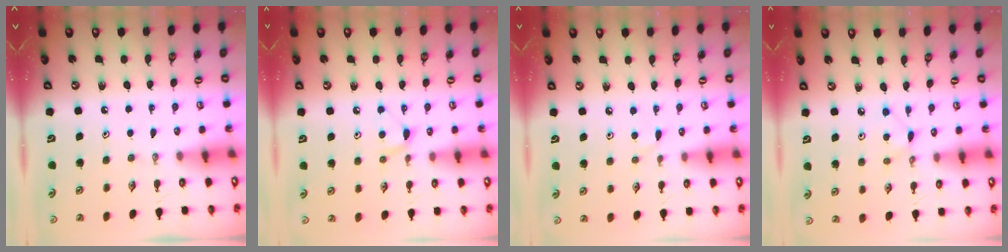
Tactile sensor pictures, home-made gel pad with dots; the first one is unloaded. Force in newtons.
{"total": 4.9, "press": 4.9, "slide": 0.6}
{"total": 3.8, "press": 3.8, "slide": 0.6}
{"total": 4.1, "press": 4.1, "slide": 0.4}